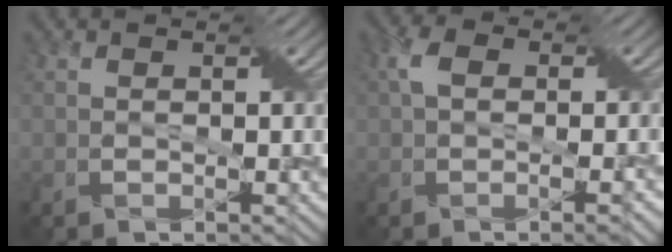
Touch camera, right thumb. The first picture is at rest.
{"total": 4.4, "force": [-0.2, 2.3, 3.7], "torque": [-0.067, 0.004, -0.005]}